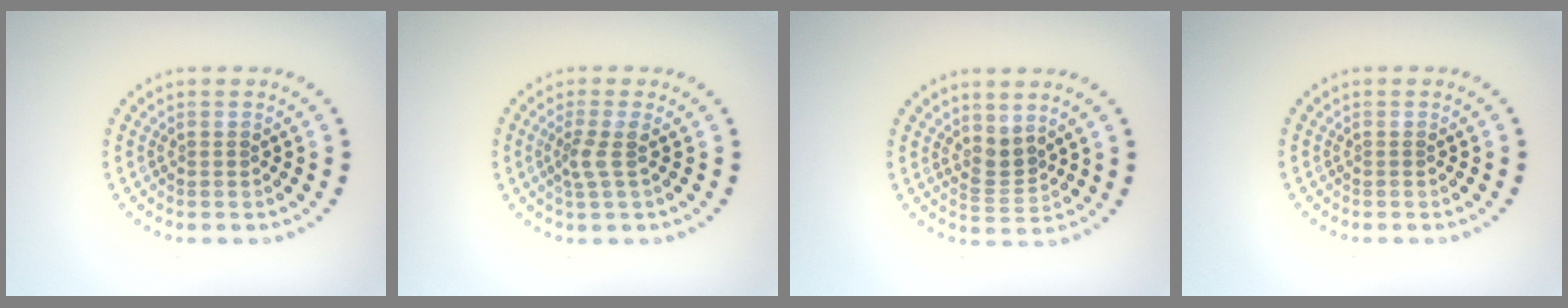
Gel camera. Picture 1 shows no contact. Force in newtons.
{"total": 1.9, "press": 1.4, "slide": 1.2}
{"total": 2.2, "press": 1.6, "slide": 1.5}
{"total": 0.0}